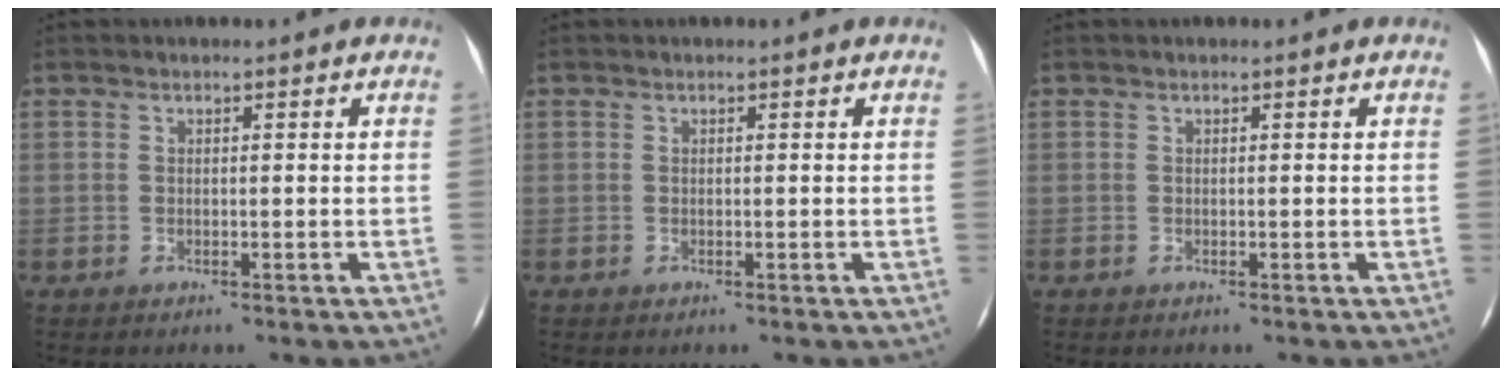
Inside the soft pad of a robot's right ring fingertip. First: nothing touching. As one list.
[{"total": 0.0}, {"total": 0.0}]